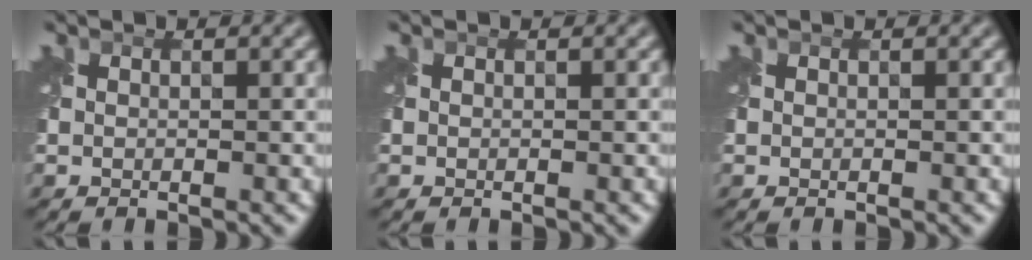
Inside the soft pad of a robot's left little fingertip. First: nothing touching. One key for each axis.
{"total": 0.0}
{"total": 0.0}